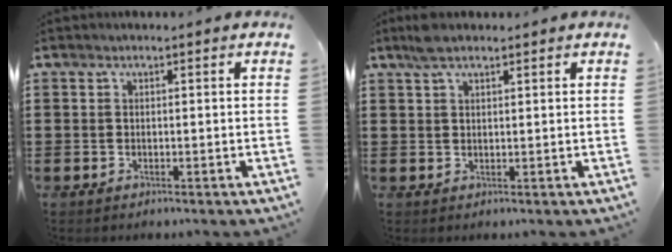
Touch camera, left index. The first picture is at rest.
{"total": 2.9, "force": [2.1, 0.9, 1.7], "torque": [-0.037, 0.004, 0.039]}